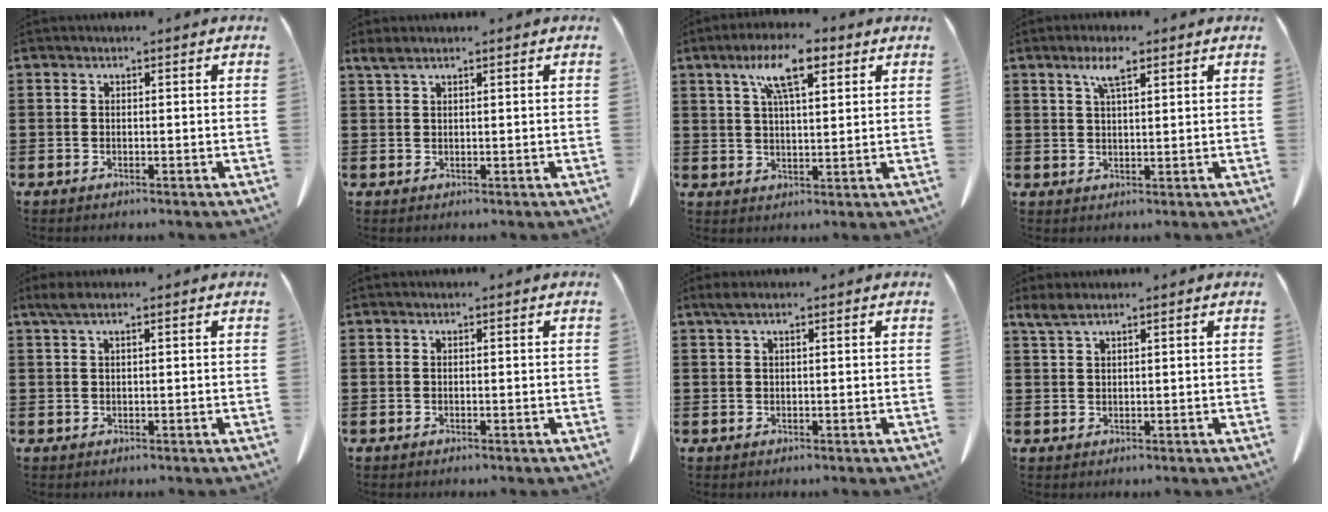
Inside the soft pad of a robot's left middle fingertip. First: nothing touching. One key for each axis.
{"total": 1.7, "fx": 1.2, "fy": 0.2, "fz": 1.1, "tx": -0.025, "ty": 0.002, "tz": 0.023}
{"total": 9.0, "fx": 5.1, "fy": 2.5, "fz": 7.0, "tx": -0.140, "ty": 0.002, "tz": 0.086}
{"total": 4.4, "fx": 2.6, "fy": 1.0, "fz": 3.3, "tx": -0.073, "ty": 0.008, "tz": 0.045}
{"total": 1.8, "fx": 0.9, "fy": 0.3, "fz": 1.5, "tx": -0.030, "ty": 0.001, "tz": 0.017}
{"total": 0.0}
{"total": 1.3, "fx": 0.6, "fy": 0.2, "fz": 1.2, "tx": -0.023, "ty": 0.001, "tz": 0.011}
{"total": 2.3, "fx": 1.7, "fy": 0.4, "fz": 1.5, "tx": -0.033, "ty": 0.002, "tz": 0.031}